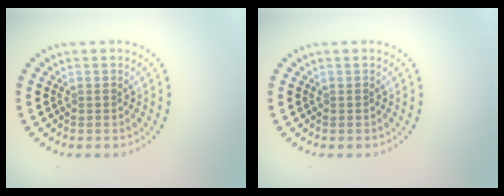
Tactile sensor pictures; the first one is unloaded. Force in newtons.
{"total": 0.0}